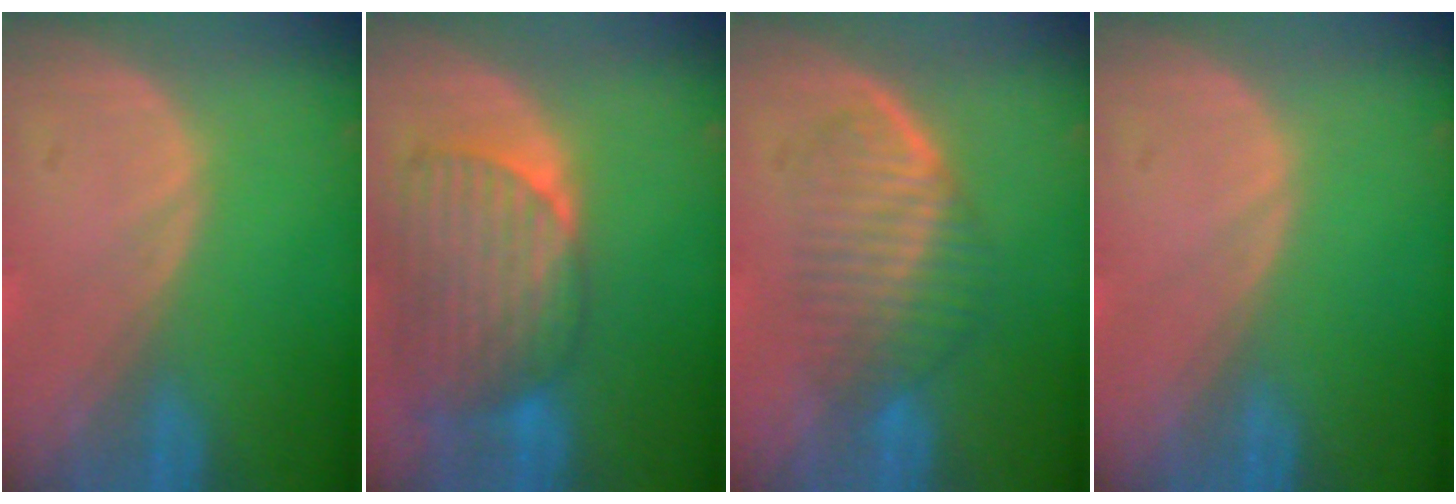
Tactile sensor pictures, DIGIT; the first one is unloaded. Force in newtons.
{"total": 9.2, "press": 8.3, "slide": 3.9}
{"total": 5.9, "press": 5.8, "slide": 1.4}
{"total": 0.0}